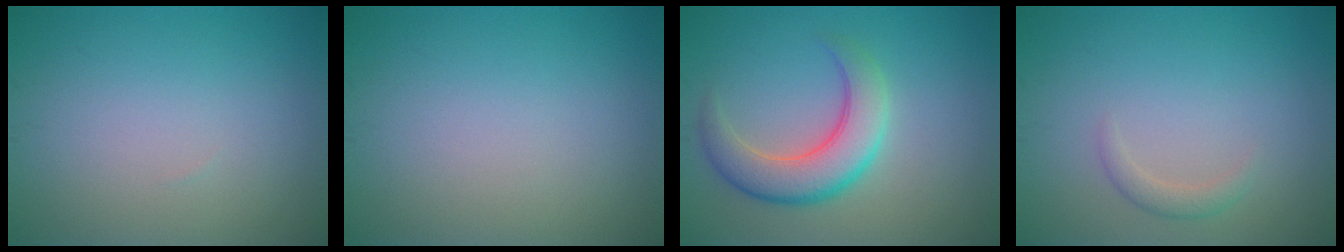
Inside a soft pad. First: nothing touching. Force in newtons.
{"total": 0.0}
{"total": 5.6, "press": 5.6, "slide": 0.4}
{"total": 1.3, "press": 1.3, "slide": 0.1}